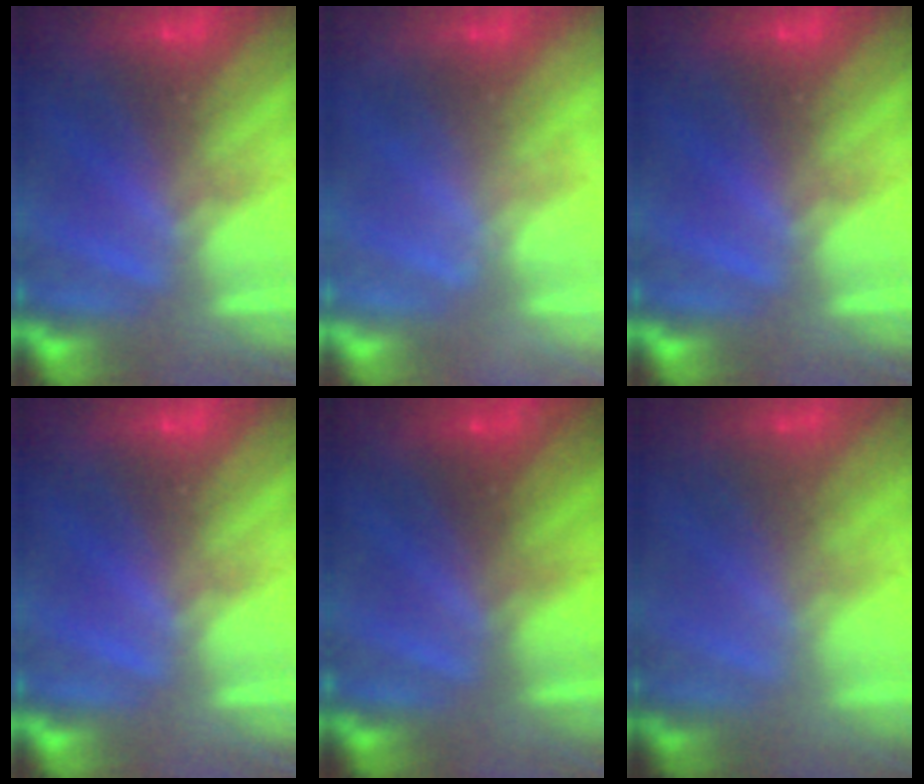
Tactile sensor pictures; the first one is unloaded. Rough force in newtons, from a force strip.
{"total": 2.1}
{"total": 0.0}
{"total": 0.0}
{"total": 2.3}
{"total": 1.8}